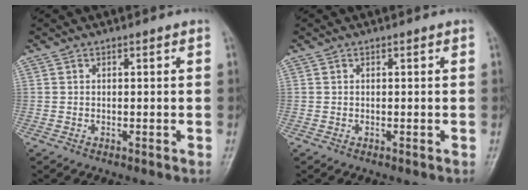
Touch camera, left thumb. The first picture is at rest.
{"total": 0.0}